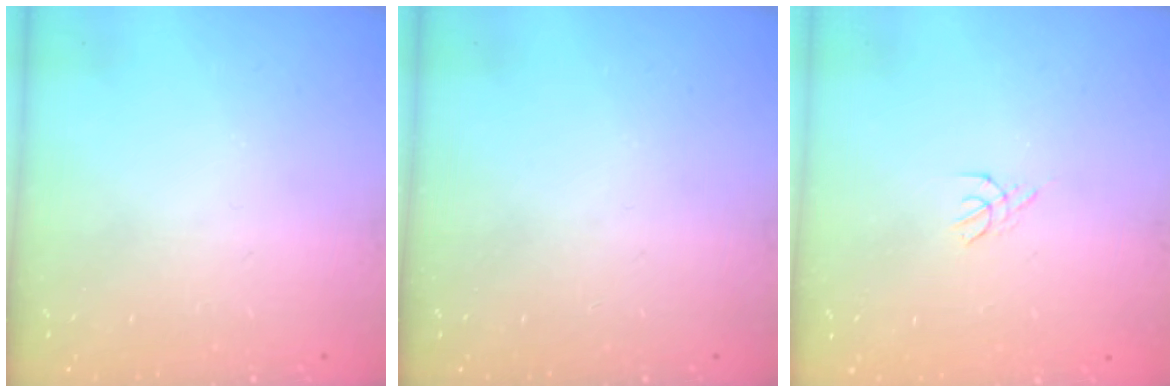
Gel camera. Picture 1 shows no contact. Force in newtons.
{"total": 0.0}
{"total": 1.8, "press": 1.7, "slide": 0.5}